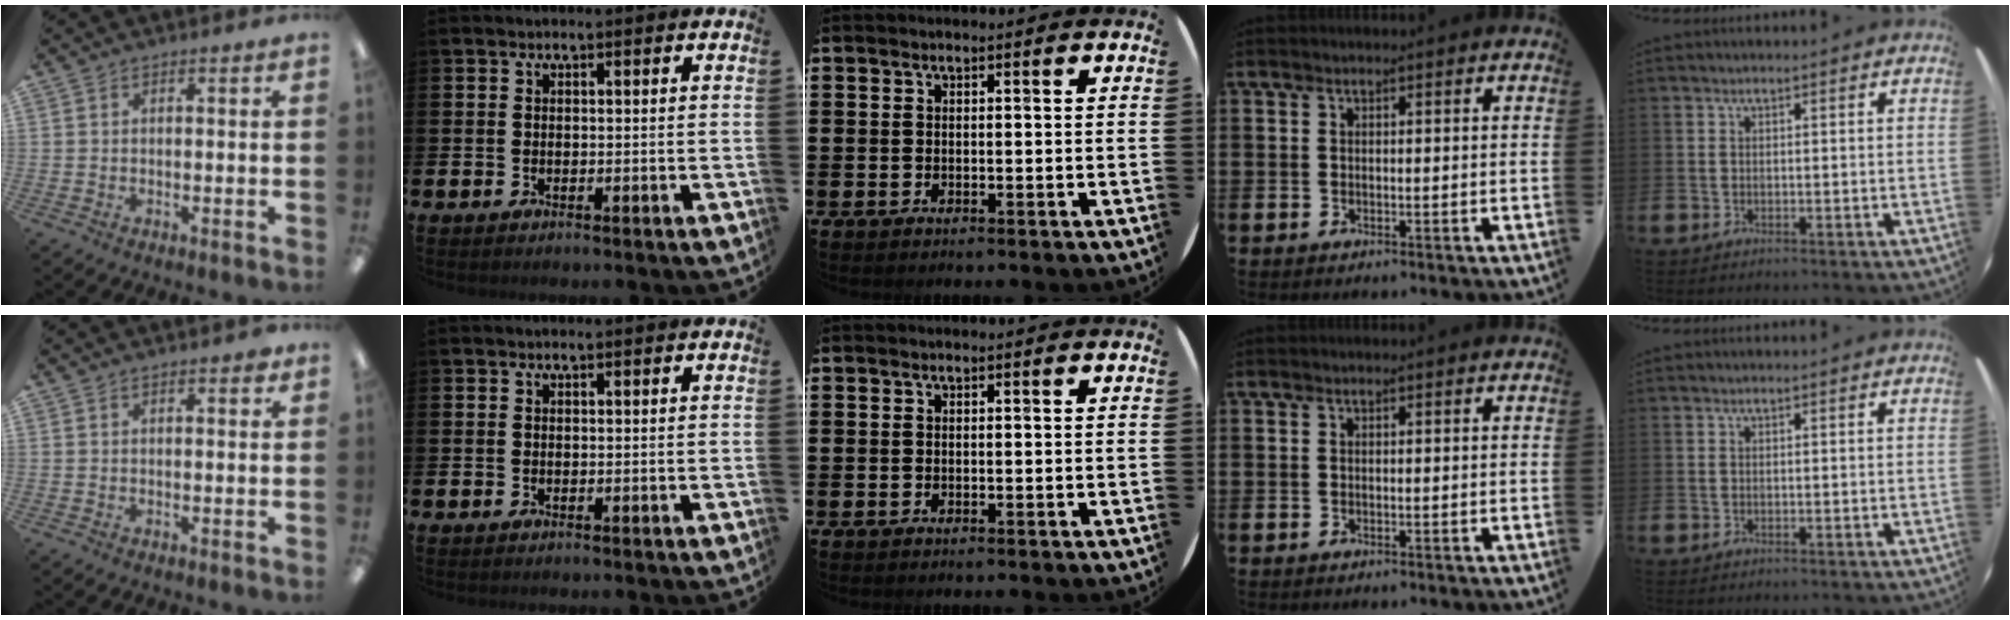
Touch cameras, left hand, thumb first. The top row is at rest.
{"thumb": {"total": 1.5, "force": [1.2, 0.3, 0.9], "torque": [-0.010, -0.003, 0.019]}}